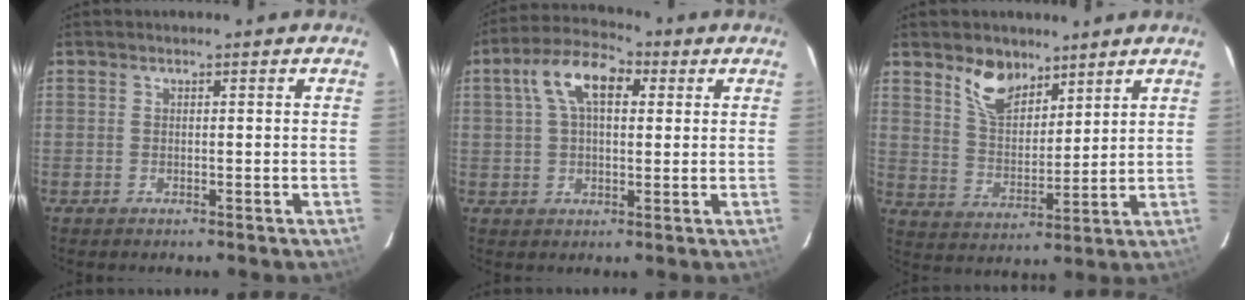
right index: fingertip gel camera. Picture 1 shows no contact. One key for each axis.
{"total": 10.2, "fx": 3.3, "fy": 5.4, "fz": 8.1, "tx": -0.151, "ty": 0.033, "tz": 0.052}
{"total": 9.0, "fx": 6.3, "fy": 4.6, "fz": 4.6, "tx": -0.078, "ty": 0.006, "tz": 0.123}